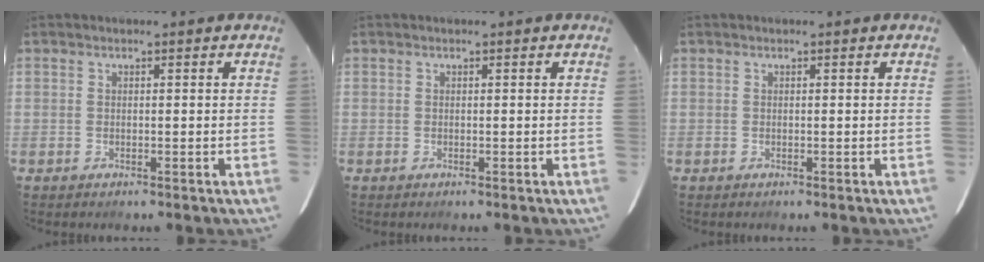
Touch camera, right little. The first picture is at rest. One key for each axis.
{"total": 0.0}
{"total": 0.0}